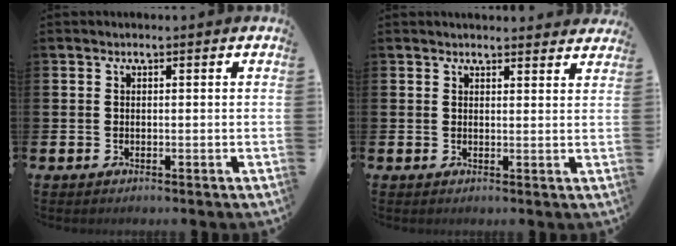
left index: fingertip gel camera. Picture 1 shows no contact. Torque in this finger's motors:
{"motor_torque": [0.40, -1.74, 0.10, 0.01]}